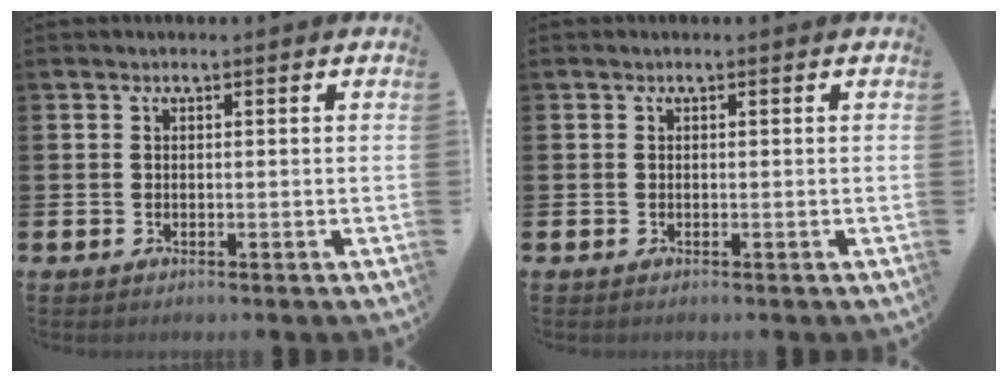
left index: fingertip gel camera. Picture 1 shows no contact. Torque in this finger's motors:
{"motor_torque": [0.00, 0.00, 0.00, 0.00]}